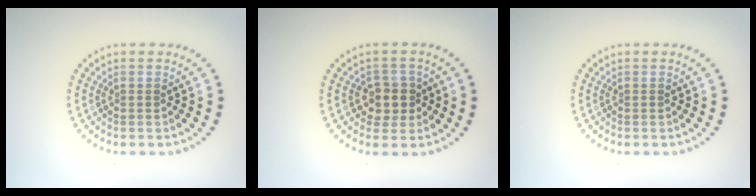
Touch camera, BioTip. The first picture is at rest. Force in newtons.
{"total": 2.7, "press": 2.5, "slide": 1.0}
{"total": 0.0}